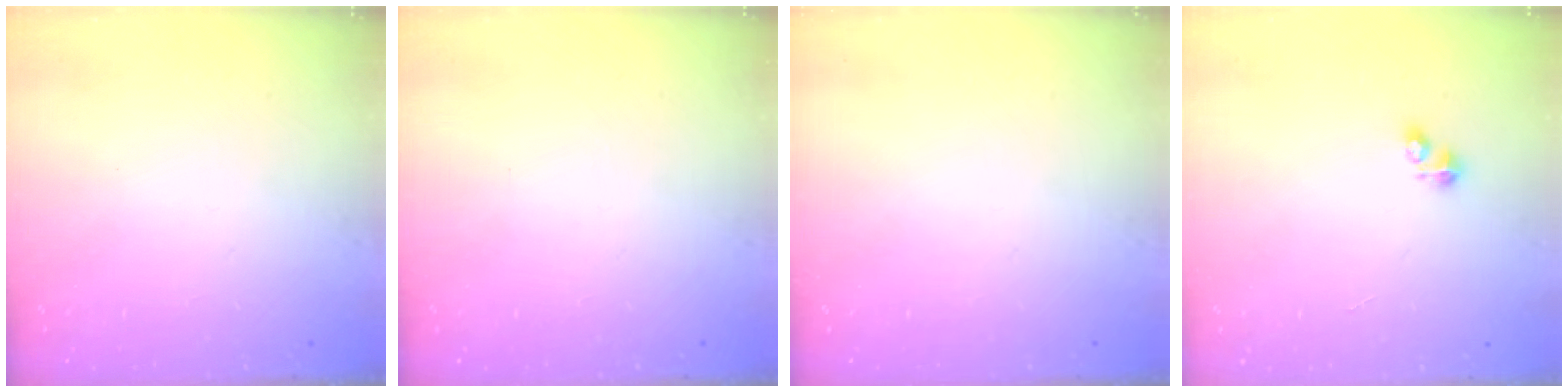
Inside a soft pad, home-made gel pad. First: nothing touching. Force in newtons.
{"total": 0.0}
{"total": 0.0}
{"total": 2.5, "press": 2.5, "slide": 0.4}